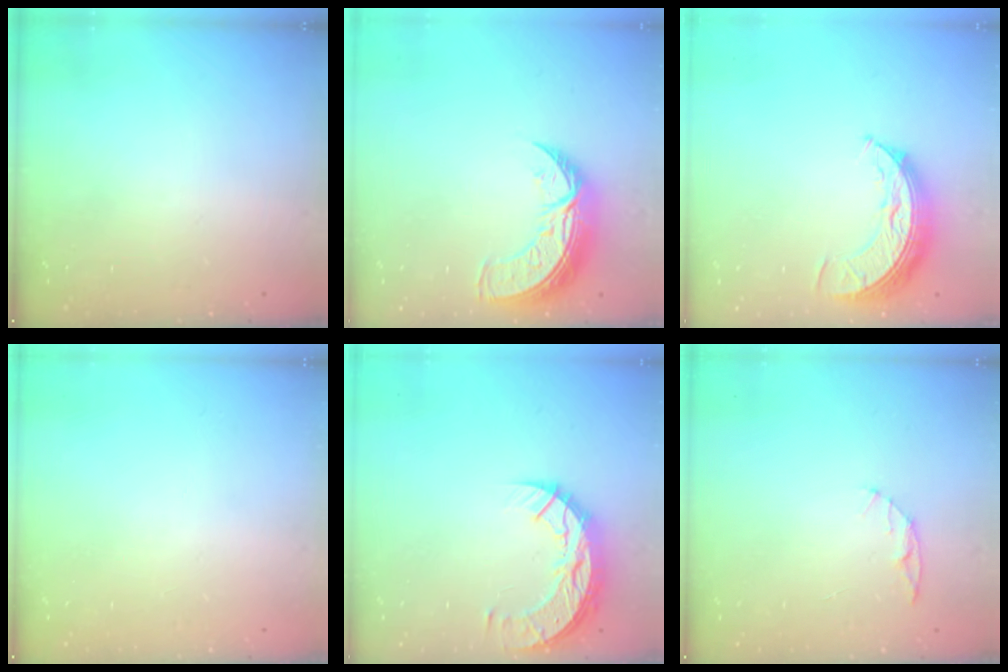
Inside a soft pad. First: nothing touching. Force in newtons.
{"total": 11.0, "press": 10.9, "slide": 0.8}
{"total": 9.1, "press": 9.1, "slide": 0.6}
{"total": 0.0}
{"total": 10.3, "press": 10.2, "slide": 0.7}
{"total": 5.7, "press": 5.6, "slide": 0.7}